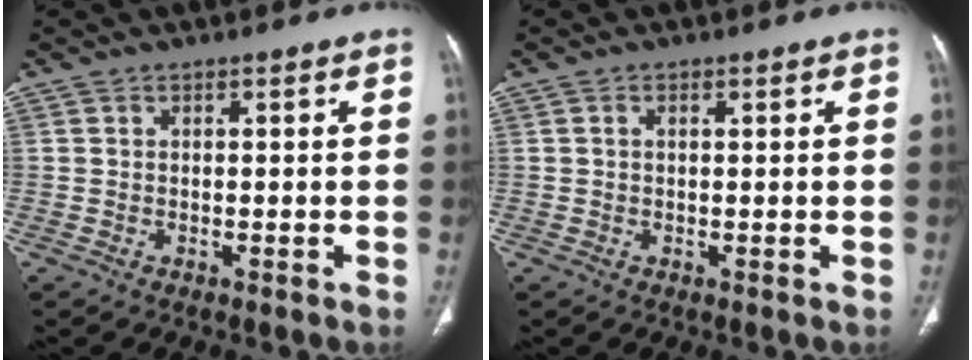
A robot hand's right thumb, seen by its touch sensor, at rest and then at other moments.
{"total": 0.8, "force": [0.3, 0.4, 0.7], "torque": [-0.016, 0.004, 0.004]}